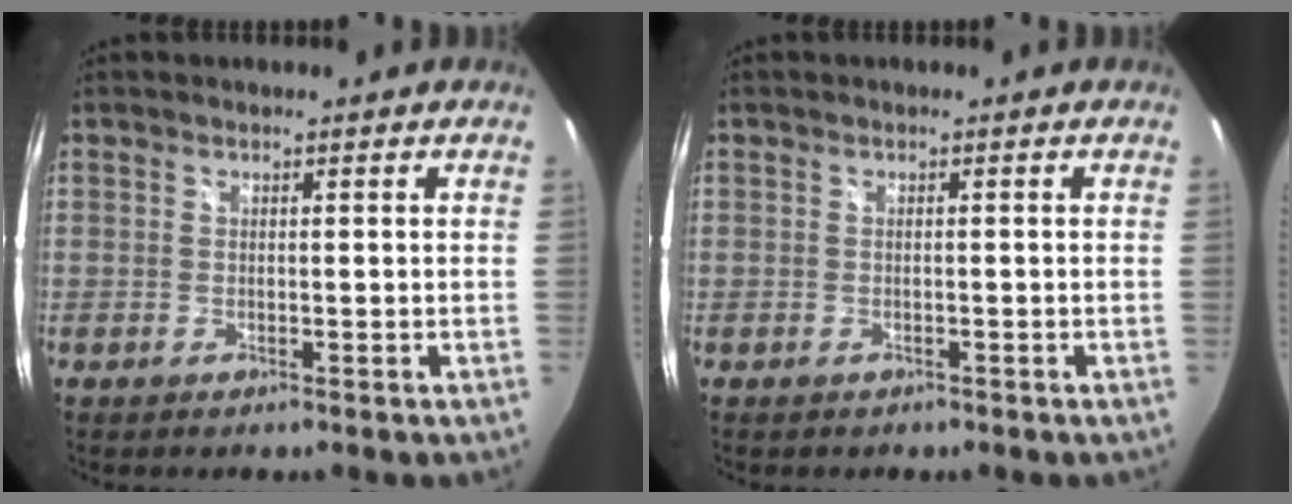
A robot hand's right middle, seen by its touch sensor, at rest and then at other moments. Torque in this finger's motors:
{"motor_torque": [-0.58, 0.04, -0.05, -0.01]}